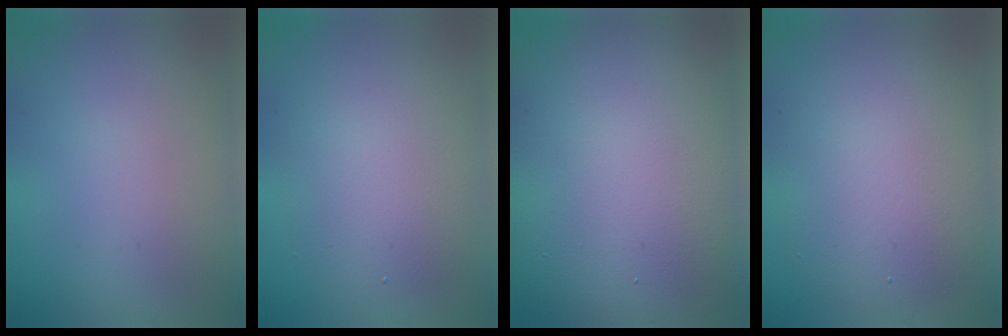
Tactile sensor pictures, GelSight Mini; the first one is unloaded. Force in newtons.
{"total": 4.0, "press": 4.0, "slide": 0.2}
{"total": 17.7, "press": 17.7, "slide": 0.9}
{"total": 6.7, "press": 6.7, "slide": 0.4}